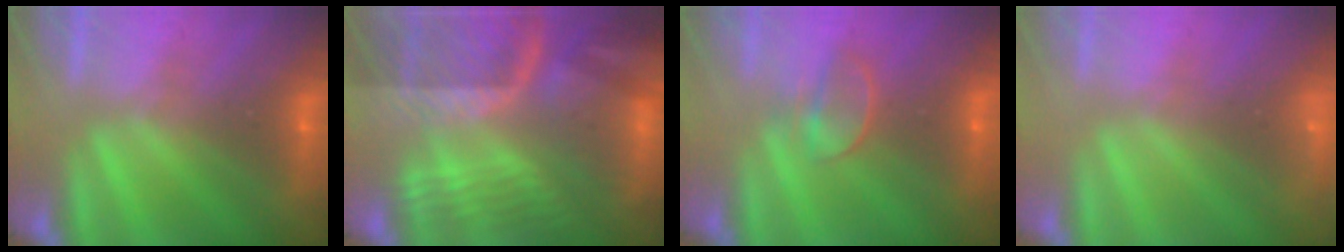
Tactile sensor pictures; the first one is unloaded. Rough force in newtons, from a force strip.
{"total": 7.5}
{"total": 2.3}
{"total": 2.3}